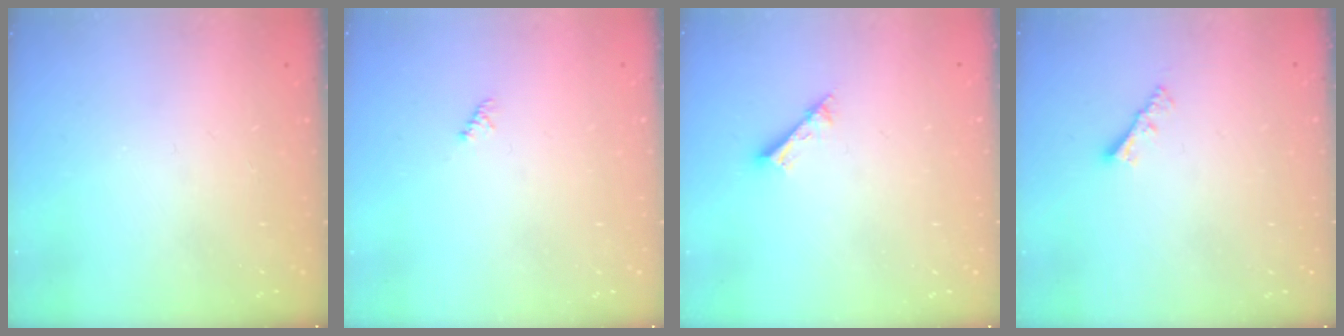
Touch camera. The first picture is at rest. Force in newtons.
{"total": 1.1, "press": 1.1, "slide": 0.3}
{"total": 2.5, "press": 2.5, "slide": 0.1}
{"total": 3.5, "press": 3.5, "slide": 0.3}